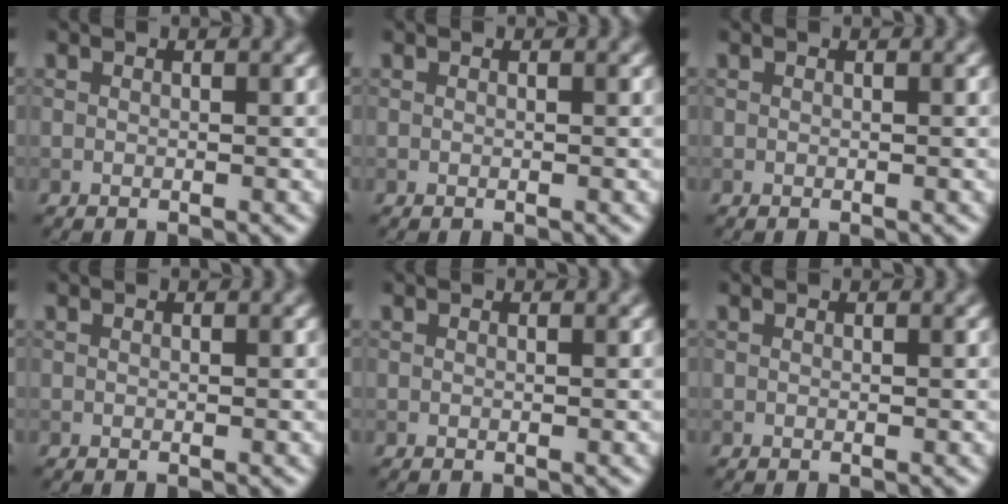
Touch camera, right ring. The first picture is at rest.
{"total": 0.0}
{"total": 0.0}
{"total": 0.0}
{"total": 0.0}
{"total": 0.0}